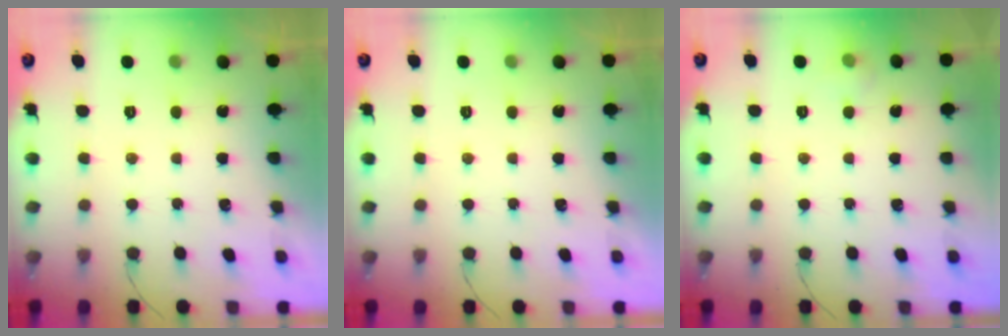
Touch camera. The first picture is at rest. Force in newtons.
{"total": 0.0}
{"total": 4.2, "press": 3.9, "slide": 1.7}